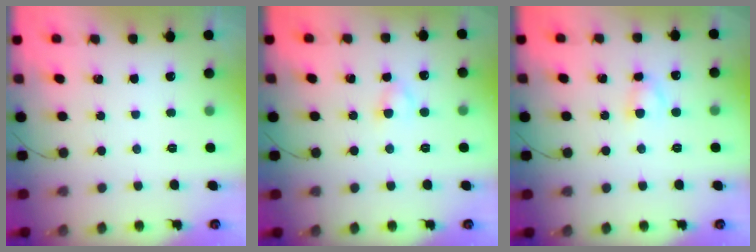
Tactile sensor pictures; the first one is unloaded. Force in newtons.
{"total": 2.9, "press": 2.8, "slide": 0.8}
{"total": 4.0, "press": 3.8, "slide": 1.1}